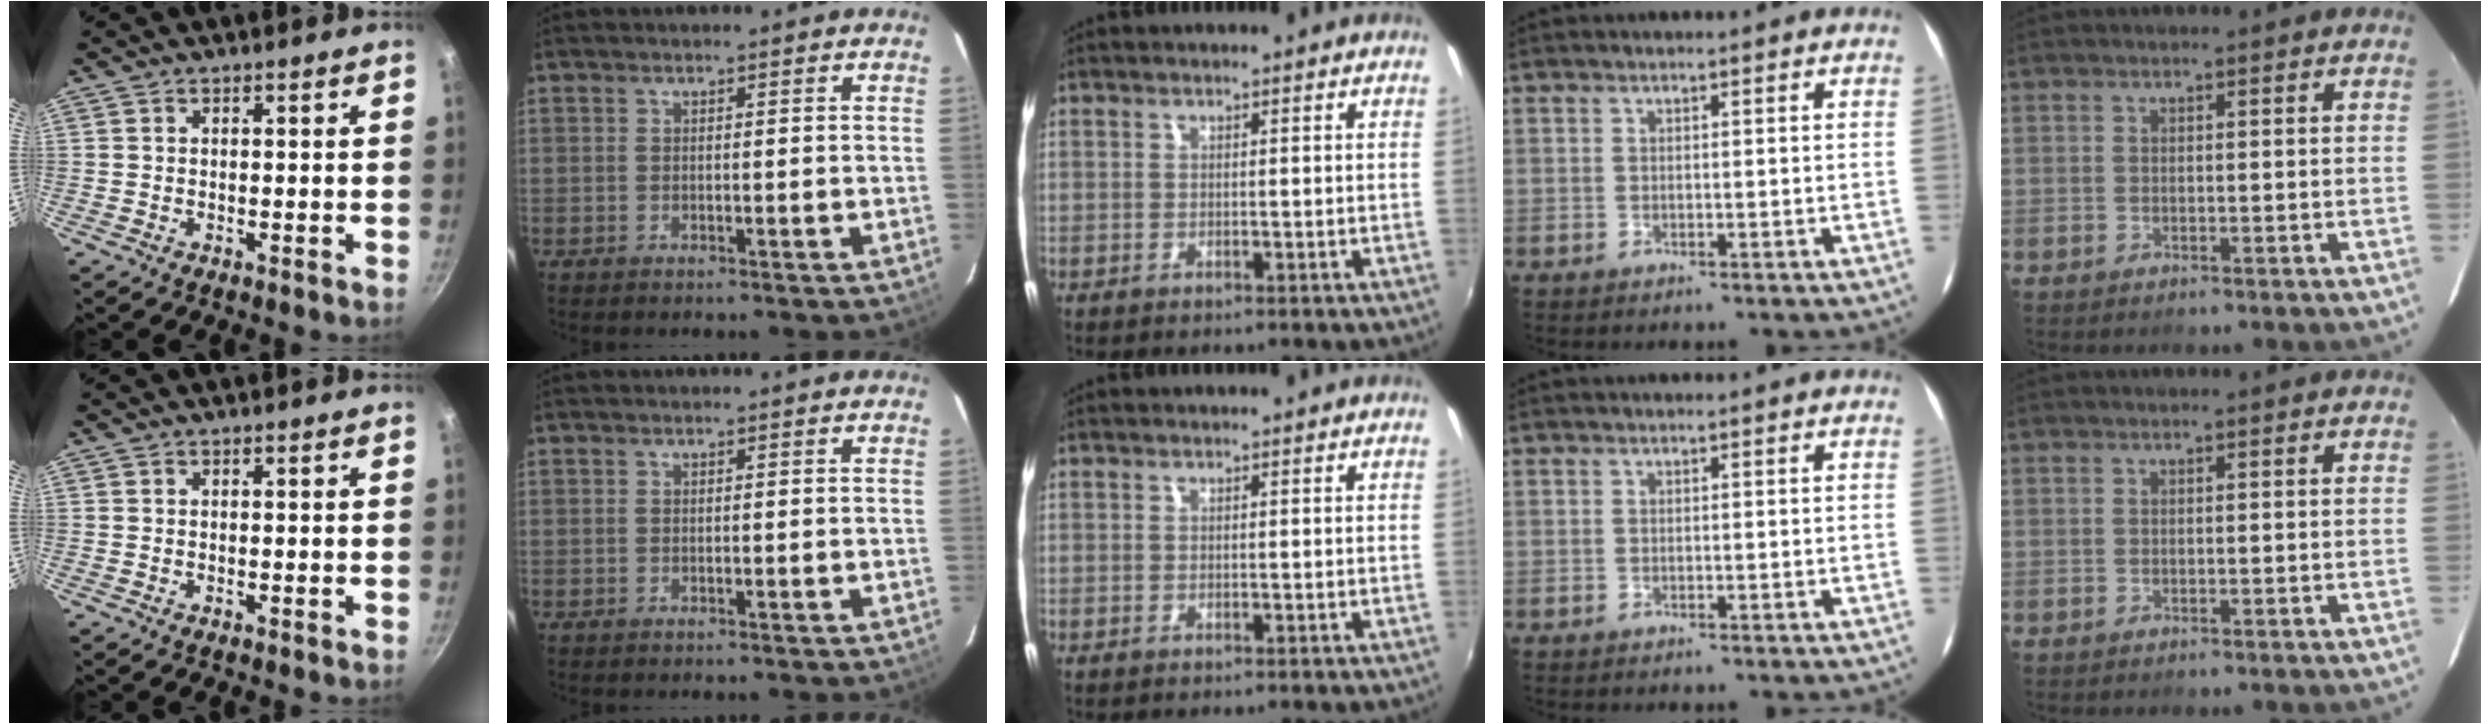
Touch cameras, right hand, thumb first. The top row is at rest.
{}